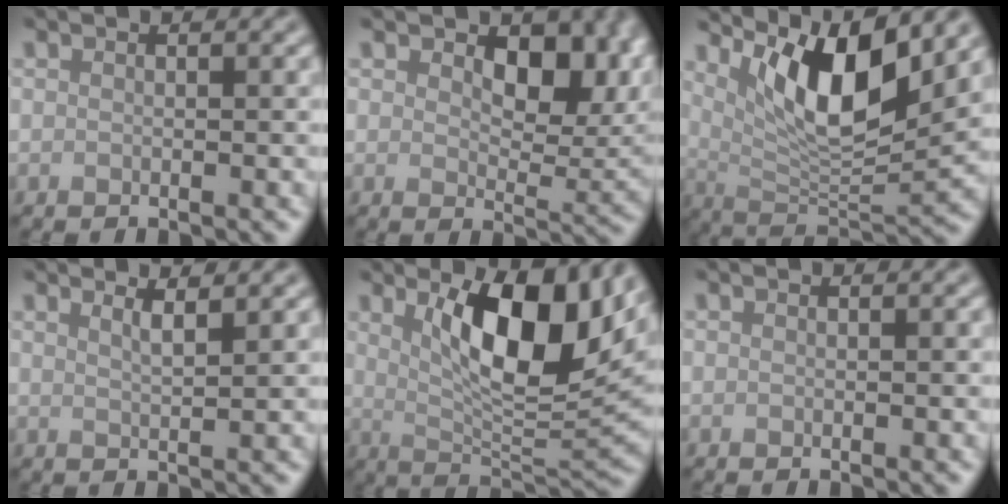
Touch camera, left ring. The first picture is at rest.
{"total": 8.0, "force": [2.8, 4.5, 6.0], "torque": [-0.084, -0.011, 0.044]}
{"total": 9.2, "force": [4.3, 2.7, 7.6], "torque": [-0.121, -0.020, 0.082]}
{"total": 2.0, "force": [1.4, 0.6, 1.3], "torque": [-0.009, 0.004, 0.017]}
{"total": 10.6, "force": [3.2, 4.0, 9.3], "torque": [-0.146, -0.008, 0.057]}
{"total": 0.0}